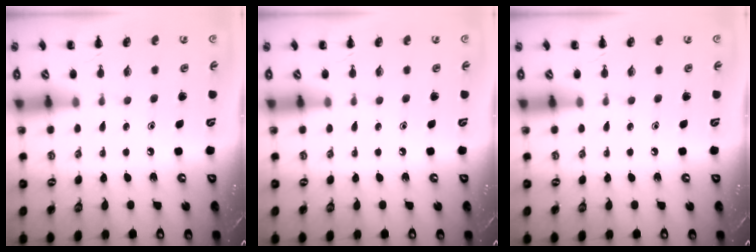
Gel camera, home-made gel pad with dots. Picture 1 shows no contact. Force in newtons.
{"total": 0.0}
{"total": 0.0}